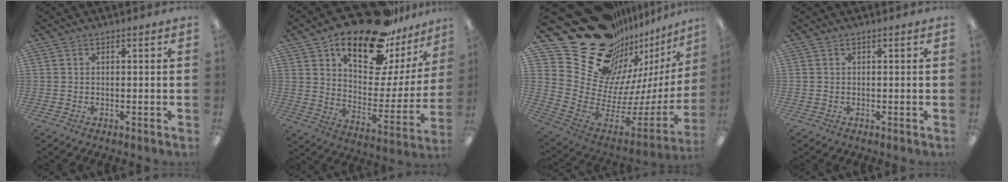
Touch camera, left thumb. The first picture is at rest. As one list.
[{"total": 22.4, "force": [16.1, 9.2, 12.5], "torque": [-0.195, -0.105, 0.275]}, {"total": 26.4, "force": [17.8, 15.4, 11.9], "torque": [-0.182, -0.161, 0.370]}, {"total": 0.0}]